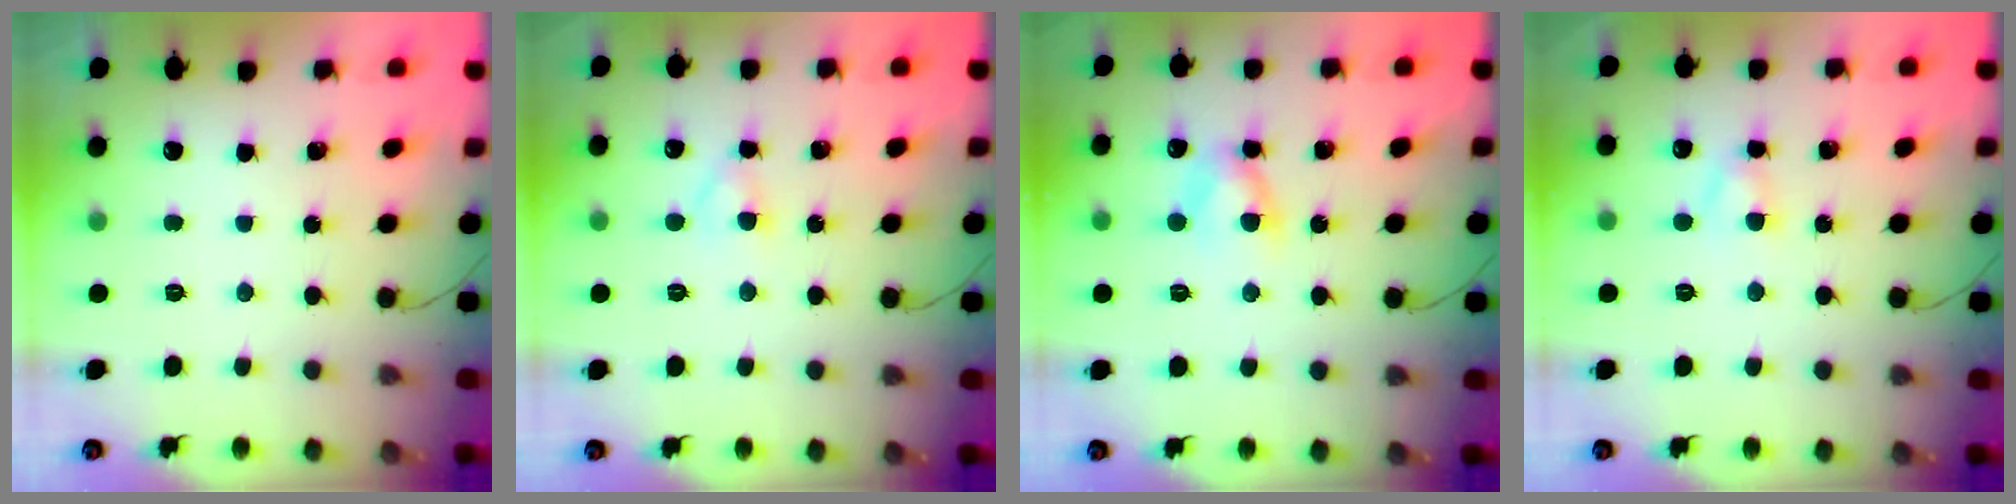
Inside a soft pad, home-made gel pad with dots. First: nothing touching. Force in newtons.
{"total": 2.7, "press": 2.5, "slide": 1.2}
{"total": 5.7, "press": 5.7, "slide": 0.3}
{"total": 3.7, "press": 3.5, "slide": 1.3}